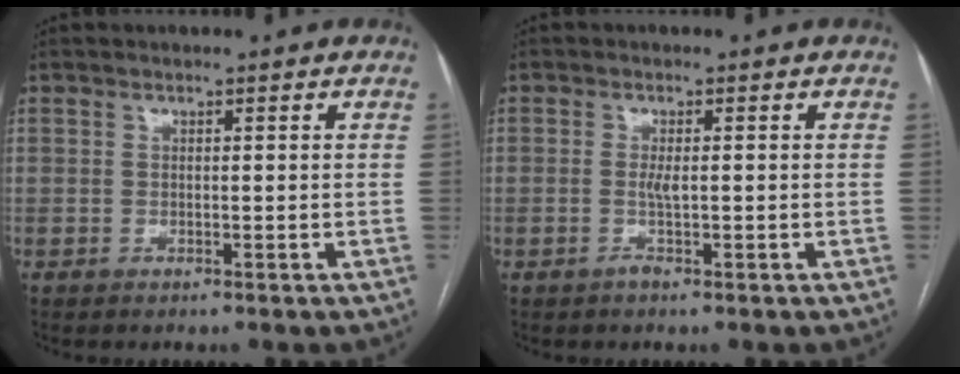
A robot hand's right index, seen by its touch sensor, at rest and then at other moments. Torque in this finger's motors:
{"motor_torque": [0.02, 0.02, 0.07, 0.01]}